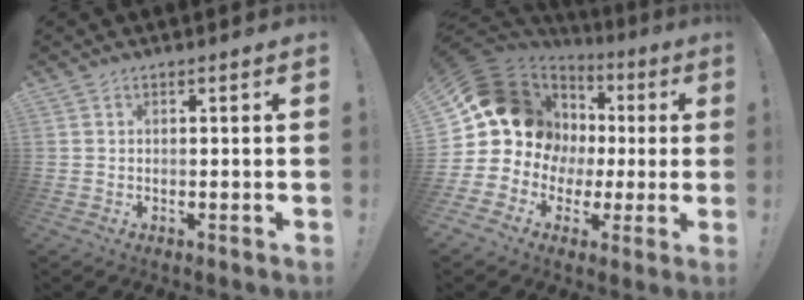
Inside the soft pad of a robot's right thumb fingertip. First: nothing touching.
{"total": 17.7, "force": [5.4, 14.4, 8.7], "torque": [-0.144, -0.024, 0.128]}